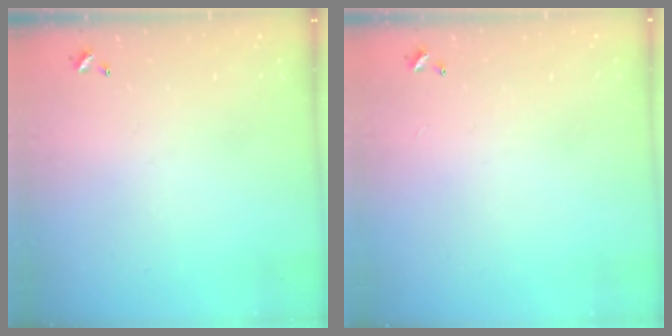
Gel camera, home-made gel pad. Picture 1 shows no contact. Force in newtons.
{"total": 2.6, "press": 2.6, "slide": 0.3}